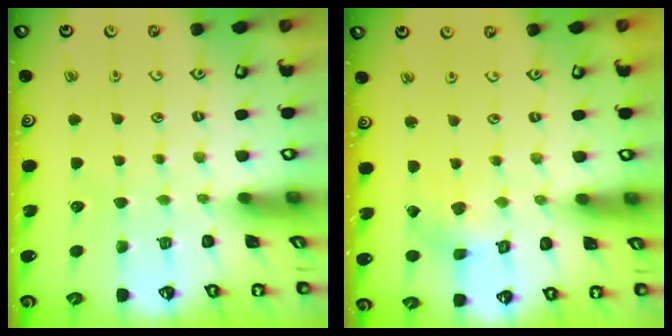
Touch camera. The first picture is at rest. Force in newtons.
{"total": 2.9, "press": 2.9, "slide": 0.3}